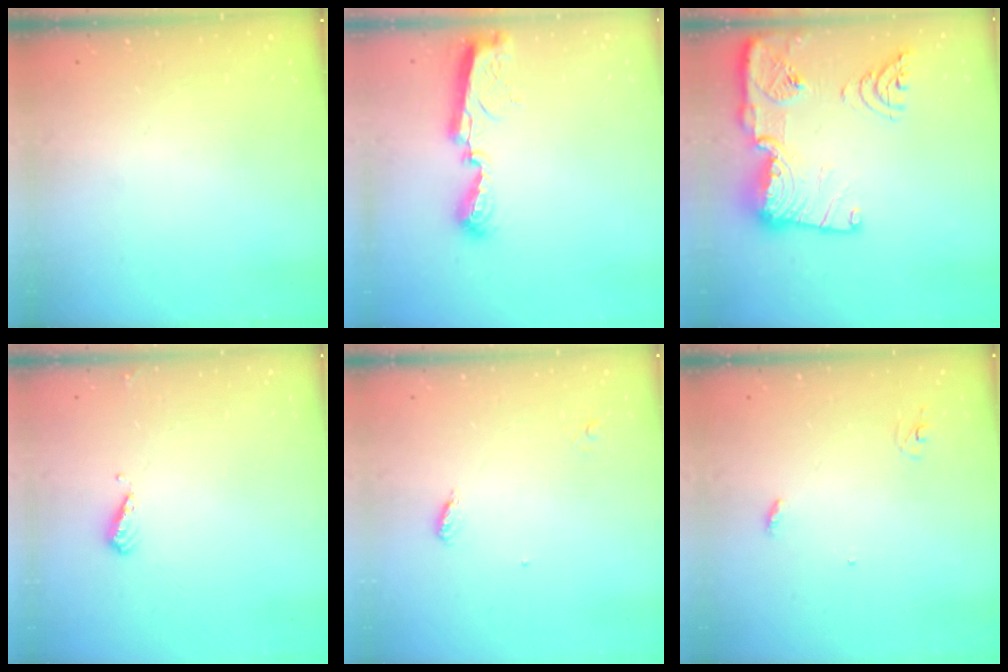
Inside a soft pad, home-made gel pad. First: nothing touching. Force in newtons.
{"total": 9.1, "press": 9.1, "slide": 0.6}
{"total": 24.5, "press": 23.7, "slide": 6.1}
{"total": 4.5, "press": 4.4, "slide": 0.8}
{"total": 3.6, "press": 3.6, "slide": 0.3}
{"total": 2.9, "press": 2.9, "slide": 0.2}